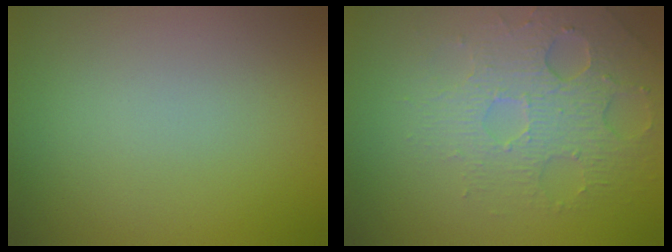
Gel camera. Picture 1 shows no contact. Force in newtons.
{"total": 4.3, "press": 3.8, "slide": 2.0}